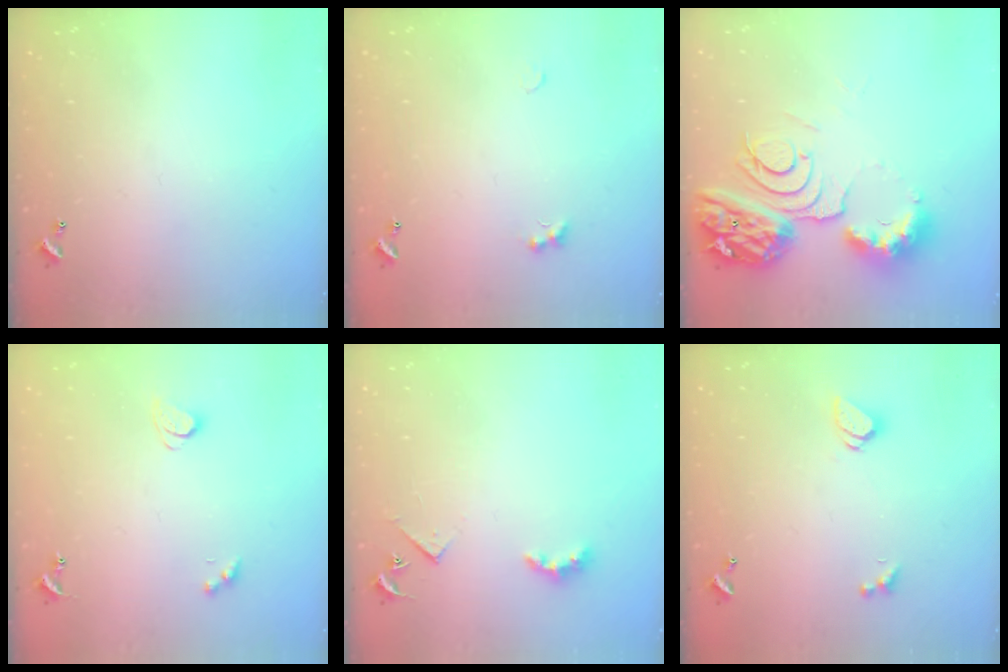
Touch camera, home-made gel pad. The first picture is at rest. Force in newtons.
{"total": 1.8, "press": 1.7, "slide": 0.4}
{"total": 14.1, "press": 14.1, "slide": 1.5}
{"total": 2.1, "press": 2.1, "slide": 0.4}
{"total": 3.6, "press": 3.6, "slide": 0.6}
{"total": 1.5, "press": 1.4, "slide": 0.5}